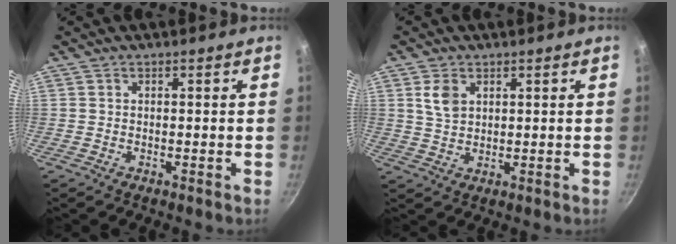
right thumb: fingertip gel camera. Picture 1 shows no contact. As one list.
[{"total": 4.7, "force": [1.8, 3.1, 3.0], "torque": [-0.047, -0.005, 0.039]}]